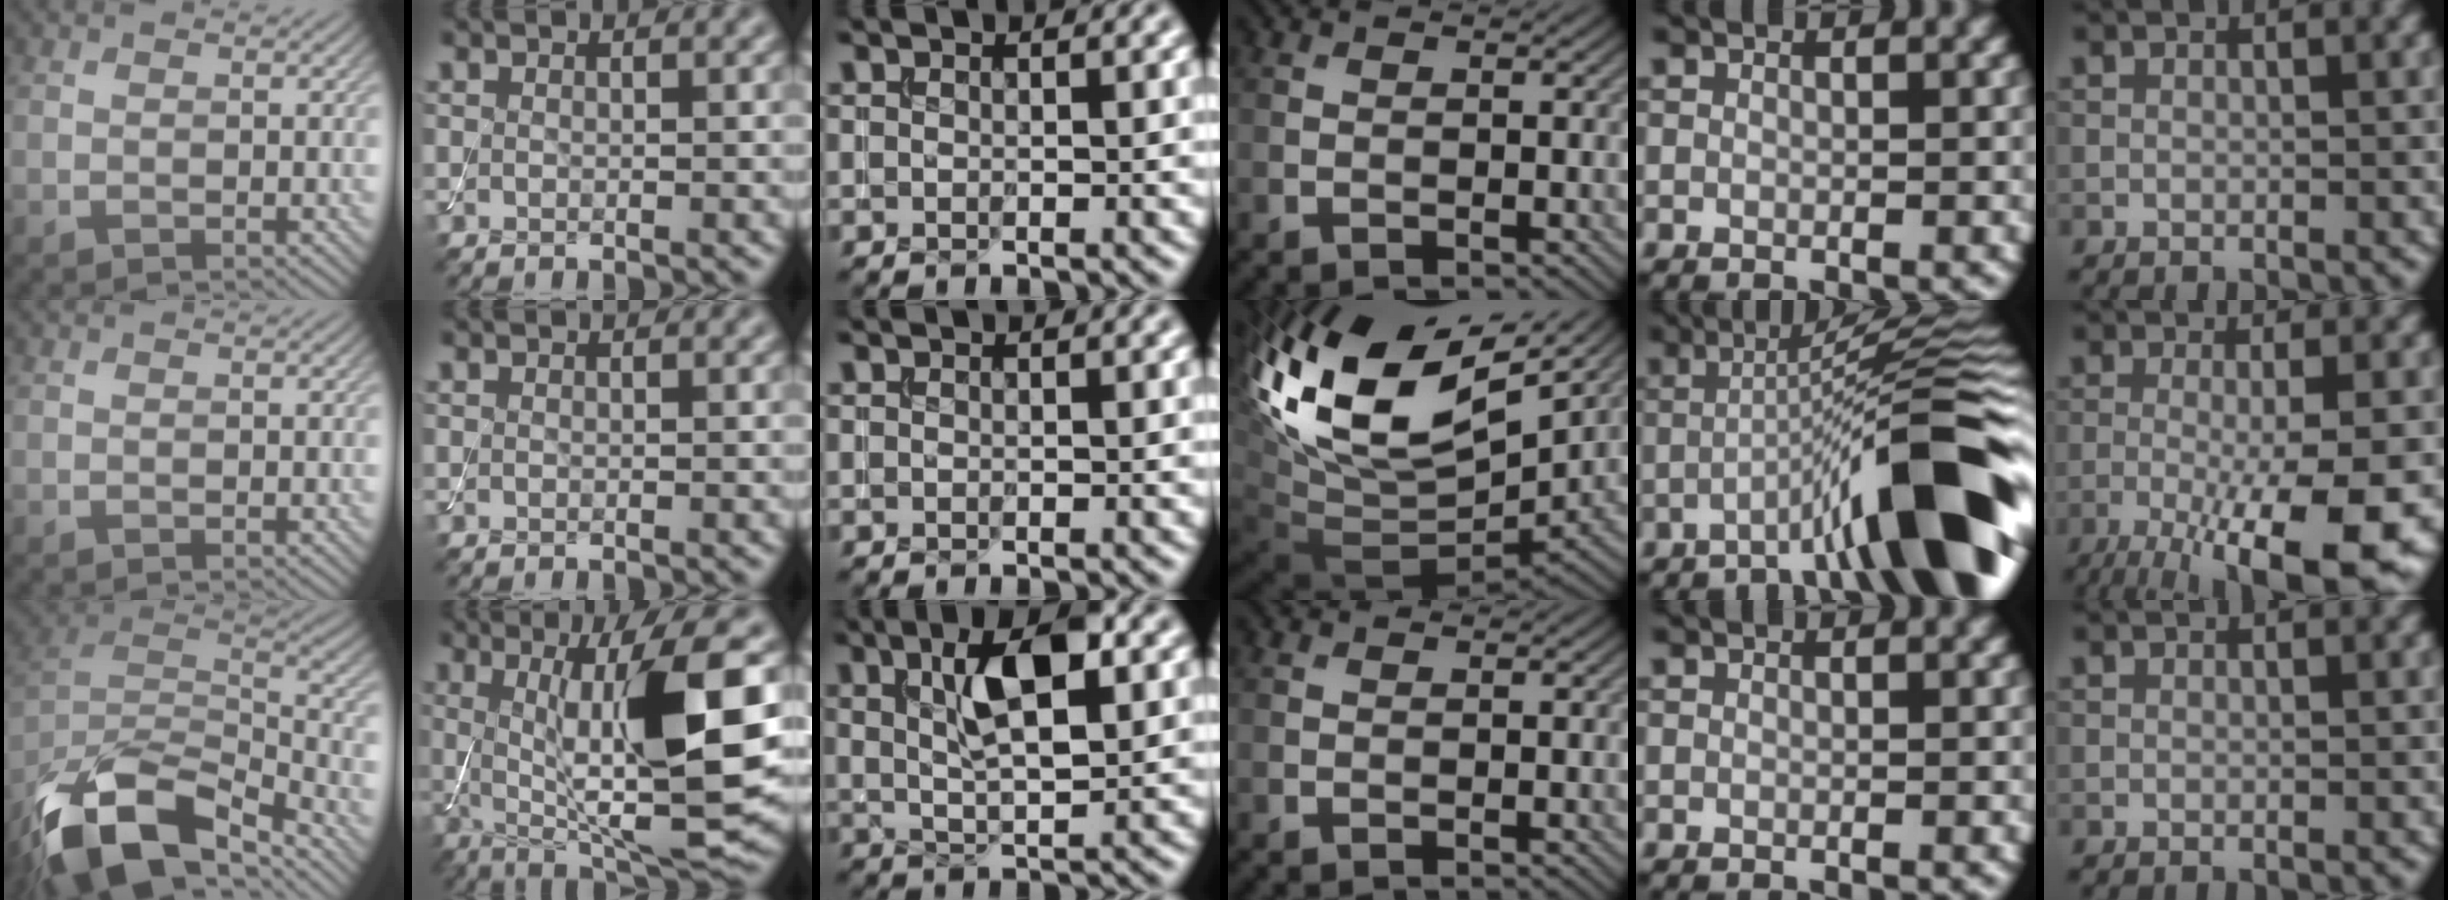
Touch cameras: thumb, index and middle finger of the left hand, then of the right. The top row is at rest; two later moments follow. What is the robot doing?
{"motion": "assemble", "object": "toy tower of hanoi"}